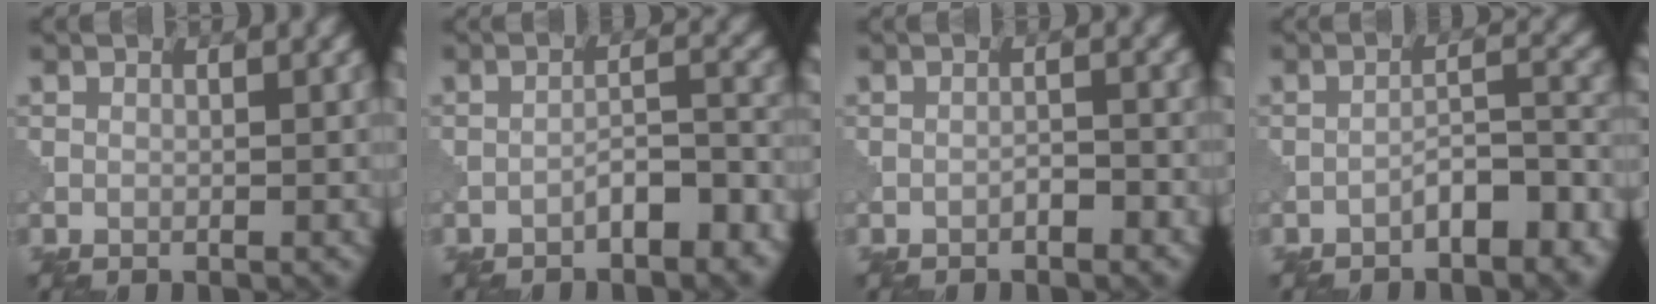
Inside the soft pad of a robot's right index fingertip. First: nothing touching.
{"total": 3.7, "force": [-2.3, 1.3, 2.6], "torque": [-0.040, 0.013, -0.037]}
{"total": 1.0, "force": [-0.7, 0.4, 0.6], "torque": [-0.010, 0.004, -0.012]}
{"total": 4.4, "force": [-2.8, 1.6, 3.1], "torque": [-0.042, 0.013, -0.043]}